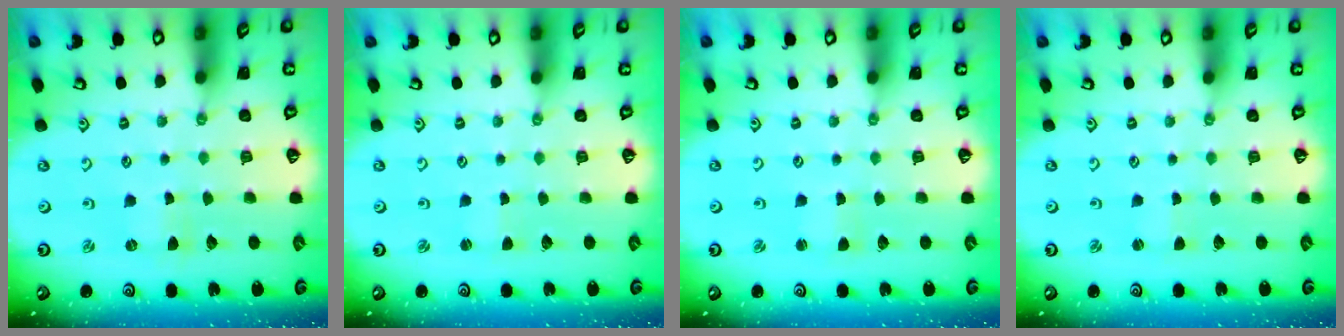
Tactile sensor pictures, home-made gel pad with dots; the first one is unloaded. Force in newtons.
{"total": 0.0}
{"total": 0.9, "press": 0.9, "slide": 0.1}
{"total": 0.0}